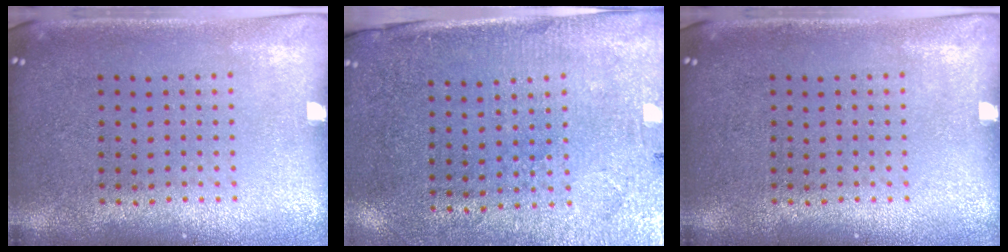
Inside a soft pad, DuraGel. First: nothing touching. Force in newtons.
{"total": 2.8, "press": 2.4, "slide": 1.3}
{"total": 0.0}